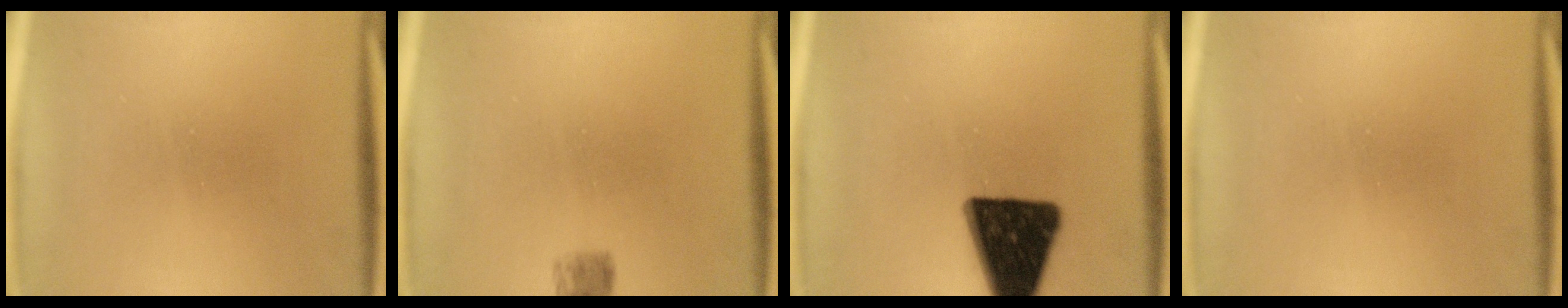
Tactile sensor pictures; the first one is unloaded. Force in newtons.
{"total": 2.6}
{"total": 16.7}
{"total": 0.0}